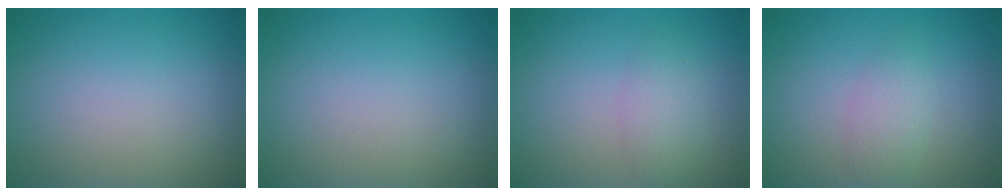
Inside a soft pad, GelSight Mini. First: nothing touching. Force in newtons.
{"total": 0.0}
{"total": 2.1, "press": 2.1, "slide": 0.1}
{"total": 2.1, "press": 2.1, "slide": 0.1}